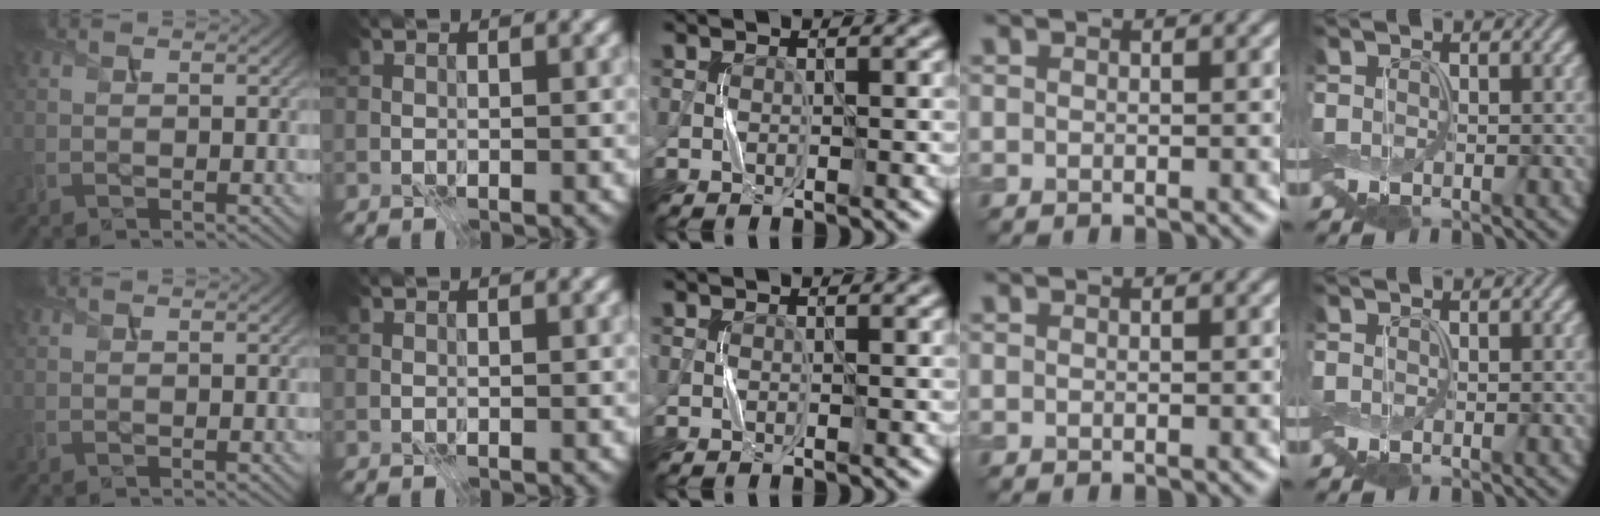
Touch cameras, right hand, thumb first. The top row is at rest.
{}